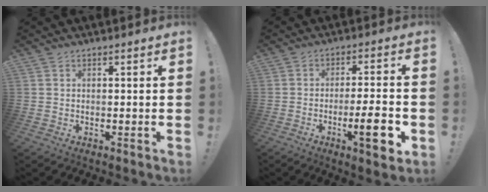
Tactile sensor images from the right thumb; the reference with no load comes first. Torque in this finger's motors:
{"motor_torque": [-0.06, 0.06, -0.01, -0.25, -0.01]}